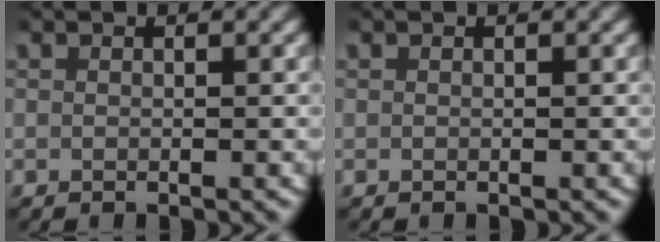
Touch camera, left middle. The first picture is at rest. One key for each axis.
{"total": 0.0}